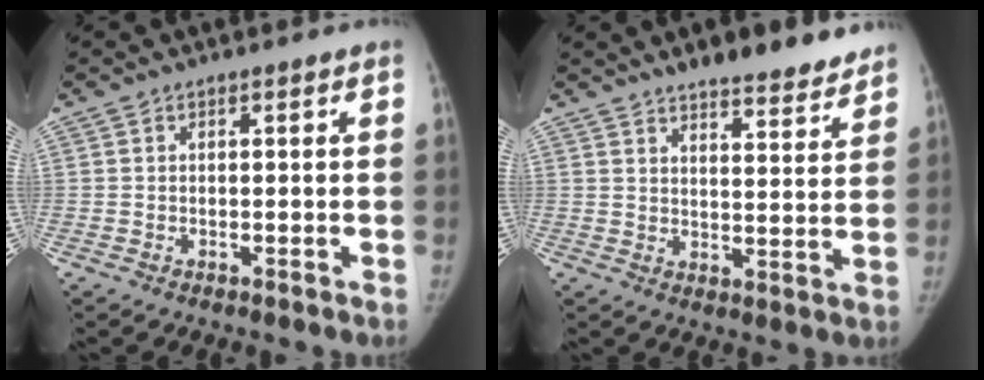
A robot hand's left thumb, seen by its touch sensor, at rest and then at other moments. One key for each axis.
{"total": 11.6, "fx": 9.5, "fy": 3.2, "fz": 5.9, "tx": -0.043, "ty": -0.052, "tz": 0.126}